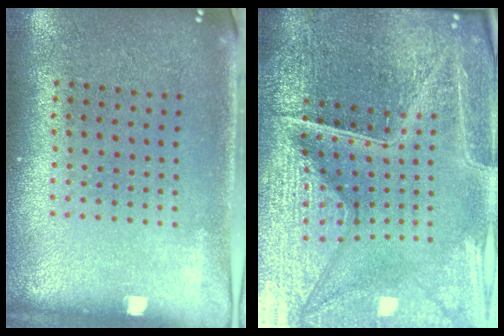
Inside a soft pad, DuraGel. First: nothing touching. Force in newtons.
{"total": 6.3, "press": 5.7, "slide": 2.6}